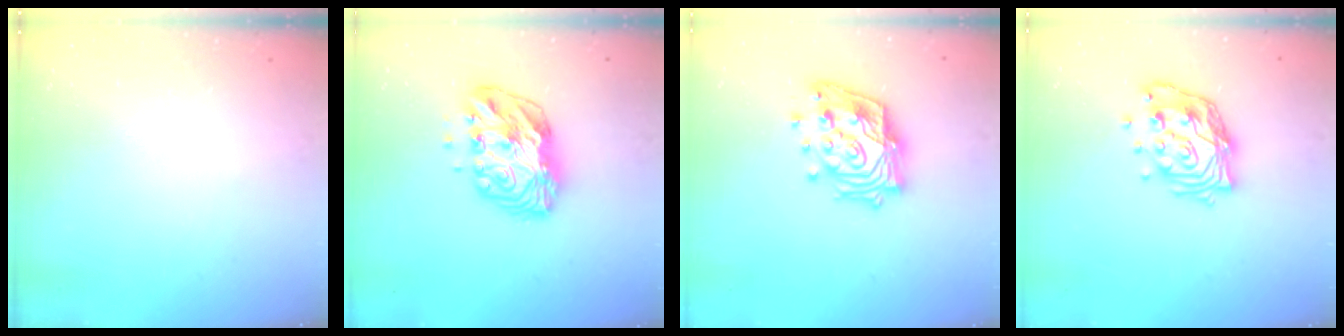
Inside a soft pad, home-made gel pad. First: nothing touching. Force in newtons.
{"total": 10.7, "press": 10.7, "slide": 1.2}
{"total": 18.8, "press": 18.7, "slide": 1.6}
{"total": 14.3, "press": 14.2, "slide": 1.4}